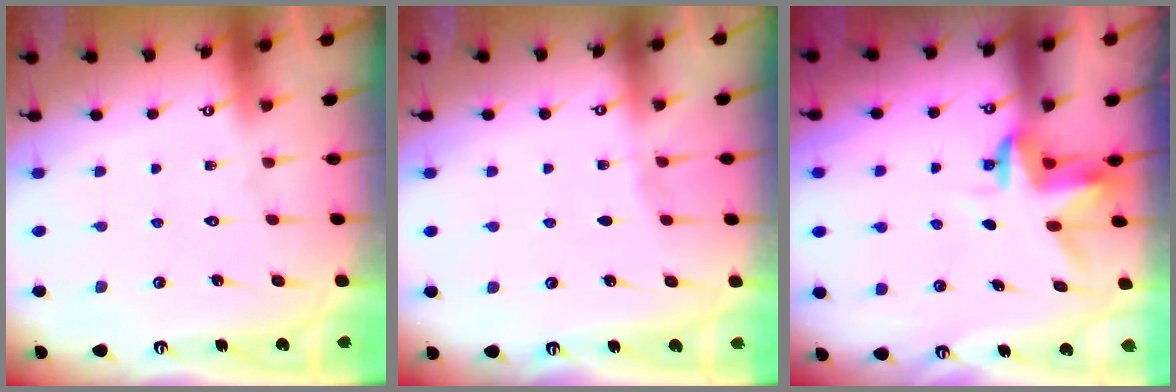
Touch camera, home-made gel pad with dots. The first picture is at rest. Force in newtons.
{"total": 1.5, "press": 1.4, "slide": 0.3}
{"total": 3.4, "press": 3.4, "slide": 0.2}